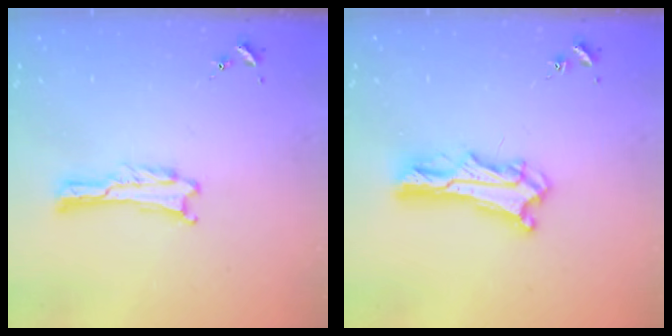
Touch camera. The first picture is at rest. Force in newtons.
{"total": 6.8, "press": 6.8, "slide": 0.6}